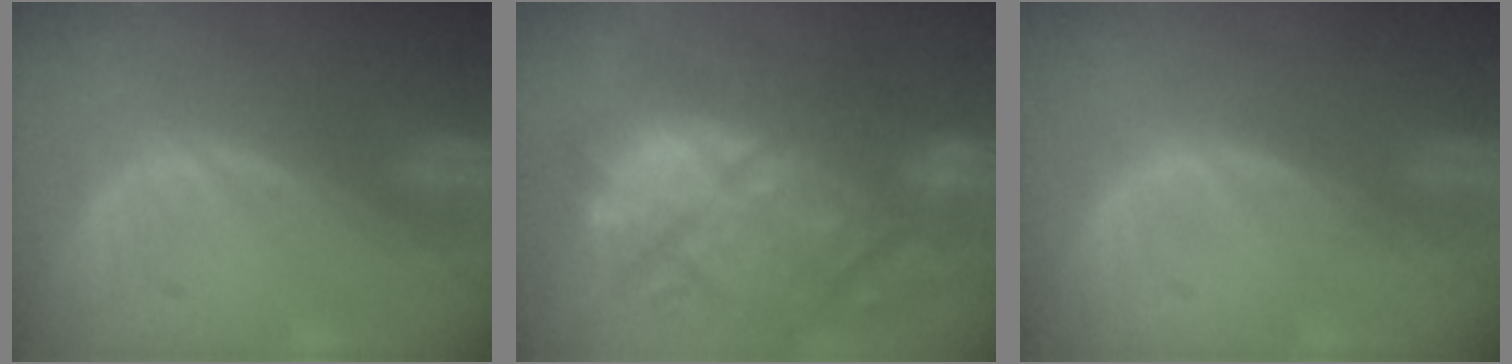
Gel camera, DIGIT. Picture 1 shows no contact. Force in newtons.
{"total": 13.8, "press": 12.6, "slide": 5.6}
{"total": 0.0}